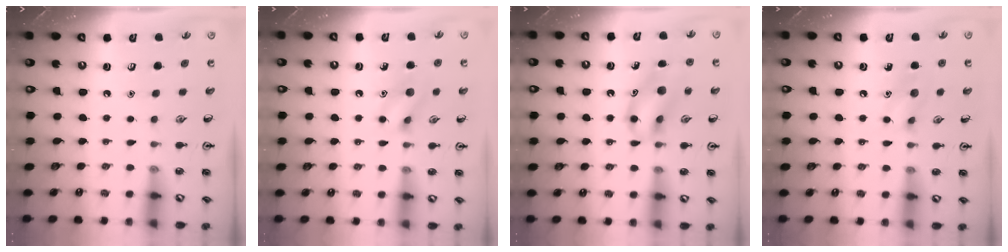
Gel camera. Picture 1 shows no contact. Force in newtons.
{"total": 8.9, "press": 8.9, "slide": 0.6}
{"total": 12.8, "press": 12.6, "slide": 2.1}
{"total": 7.0, "press": 6.9, "slide": 1.3}